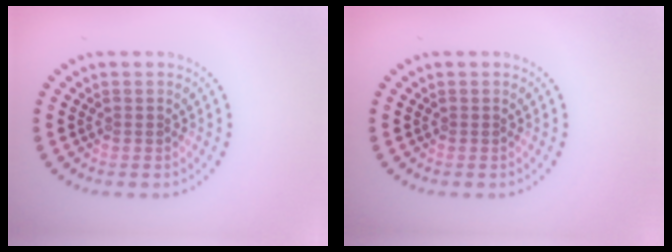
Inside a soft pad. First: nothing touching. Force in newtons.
{"total": 0.0}